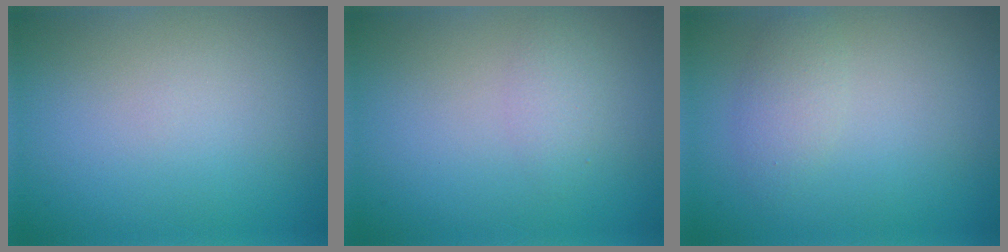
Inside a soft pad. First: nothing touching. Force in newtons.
{"total": 1.4, "press": 1.4, "slide": 0.1}
{"total": 1.9, "press": 1.9, "slide": 0.1}